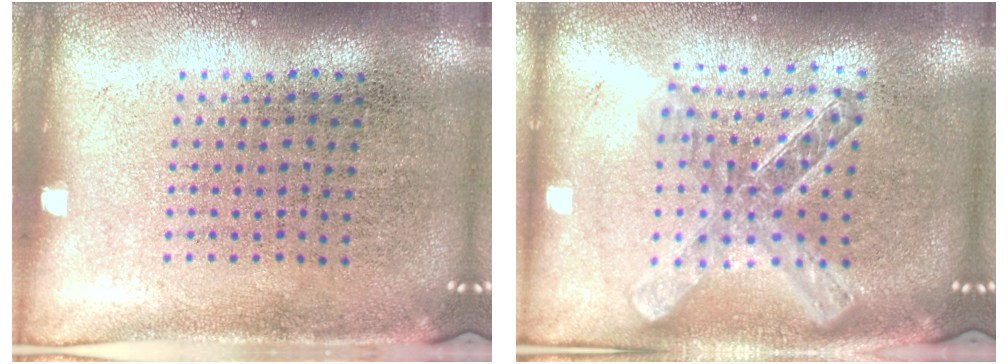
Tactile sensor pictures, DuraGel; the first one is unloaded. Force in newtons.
{"total": 2.0, "press": 1.7, "slide": 1.1}